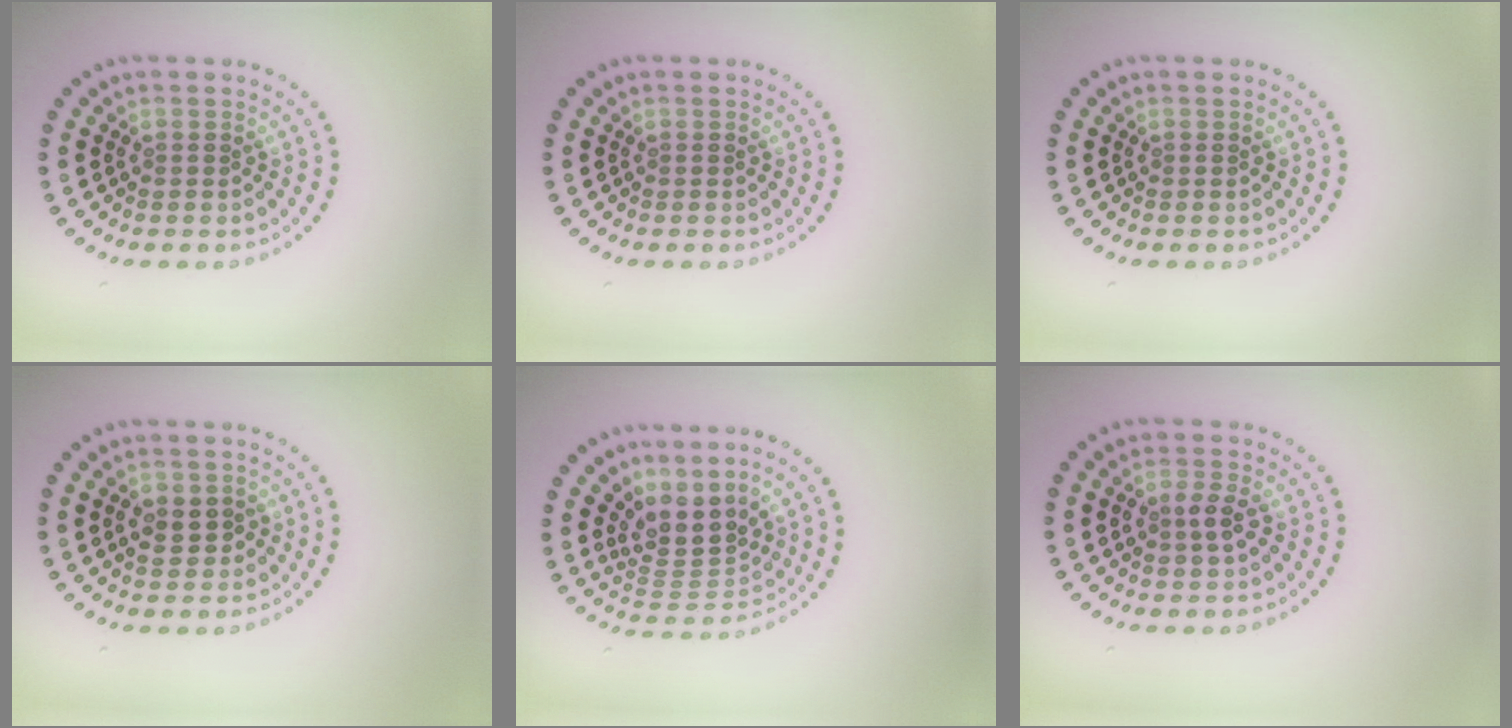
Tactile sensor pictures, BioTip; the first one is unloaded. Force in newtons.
{"total": 0.0}
{"total": 0.0}
{"total": 2.4, "press": 2.4, "slide": 0.3}
{"total": 3.9, "press": 2.6, "slide": 2.9}
{"total": 2.0, "press": 2.0, "slide": 0.2}